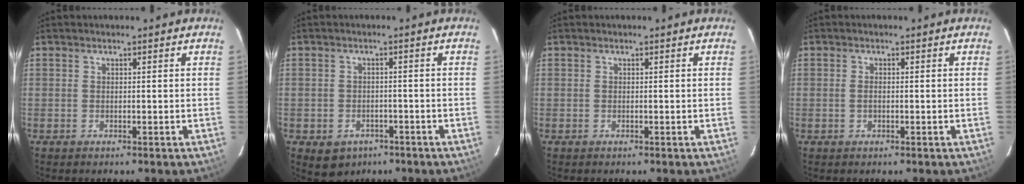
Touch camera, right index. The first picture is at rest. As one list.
[{"total": 5.7, "force": [-3.2, 4.4, 1.8], "torque": [-0.040, 0.005, -0.033]}, {"total": 0.0}, {"total": 1.2, "force": [-0.2, 0.6, 1.0], "torque": [-0.021, 0.001, -0.004]}]